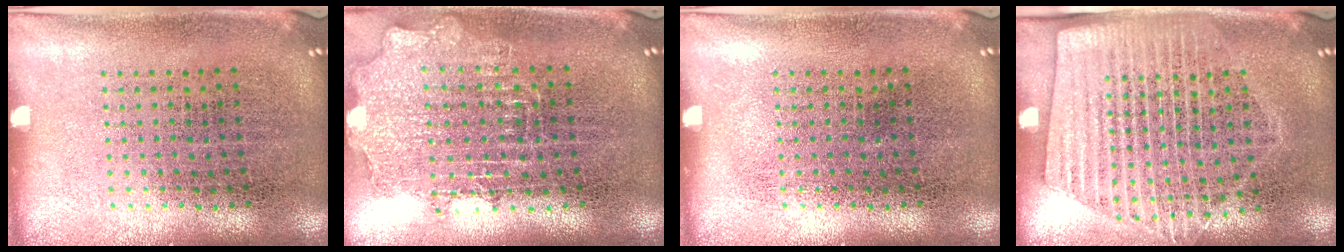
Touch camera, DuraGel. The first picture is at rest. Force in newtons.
{"total": 1.6, "press": 1.3, "slide": 0.8}
{"total": 0.0}
{"total": 1.7, "press": 1.5, "slide": 0.8}